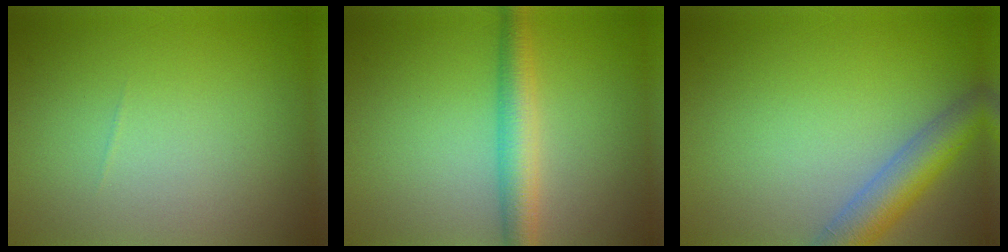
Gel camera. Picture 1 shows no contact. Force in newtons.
{"total": 3.7, "press": 3.7, "slide": 0.1}
{"total": 4.7, "press": 4.7, "slide": 0.3}